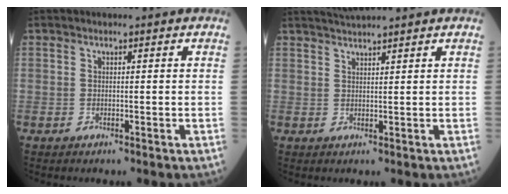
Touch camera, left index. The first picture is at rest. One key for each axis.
{"total": 3.9, "fx": 3.7, "fy": -0.5, "fz": 1.3, "tx": -0.021, "ty": 0.026, "tz": 0.066}